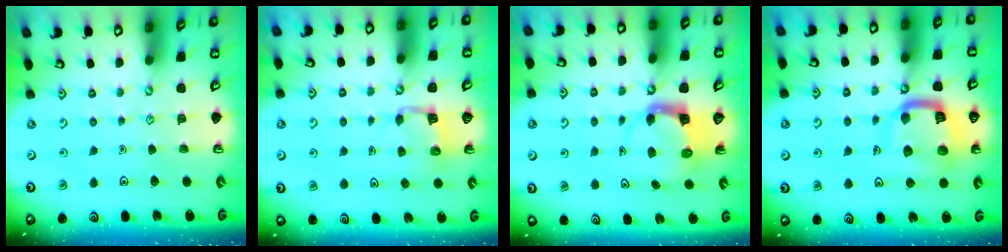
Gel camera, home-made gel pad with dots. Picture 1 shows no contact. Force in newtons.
{"total": 3.4, "press": 3.3, "slide": 0.5}
{"total": 3.9, "press": 3.9, "slide": 0.5}
{"total": 12.5, "press": 12.5, "slide": 1.1}